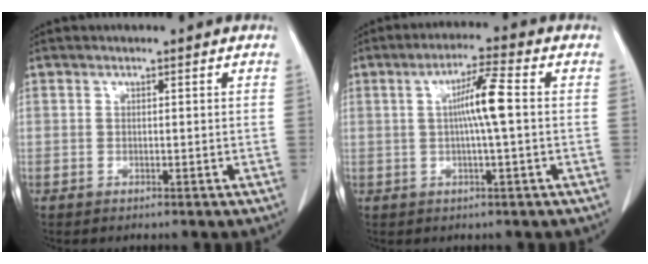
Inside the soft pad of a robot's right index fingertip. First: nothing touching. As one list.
[{"total": 5.6, "force": [0.3, 0.3, 5.6], "torque": [-0.098, 0.012, 0.004]}]